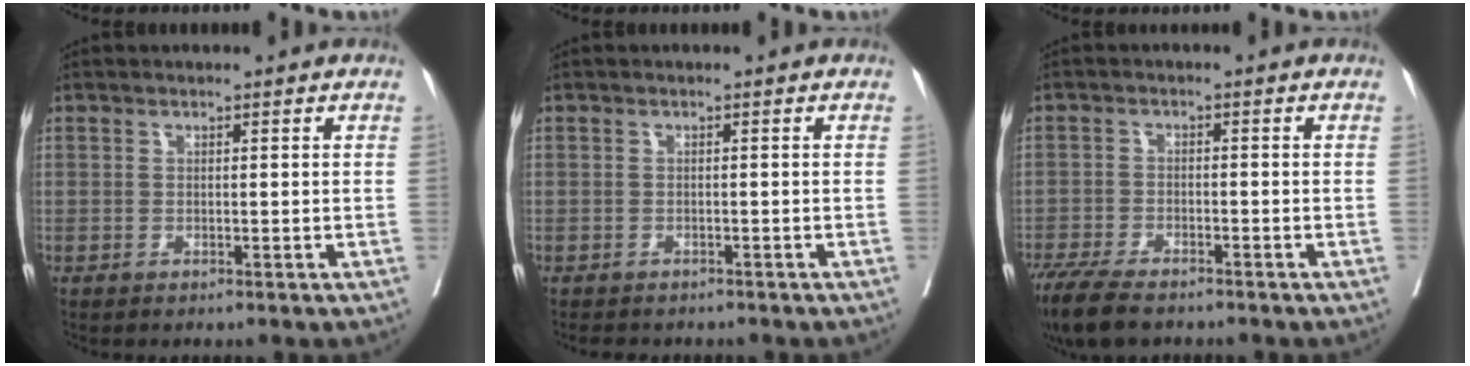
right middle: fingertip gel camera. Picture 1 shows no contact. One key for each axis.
{"total": 4.1, "fx": -3.5, "fy": 1.7, "fz": 1.3, "tx": -0.017, "ty": -0.004, "tz": -0.046}
{"total": 8.8, "fx": -7.1, "fy": 2.4, "fz": 4.7, "tx": -0.081, "ty": -0.018, "tz": -0.121}